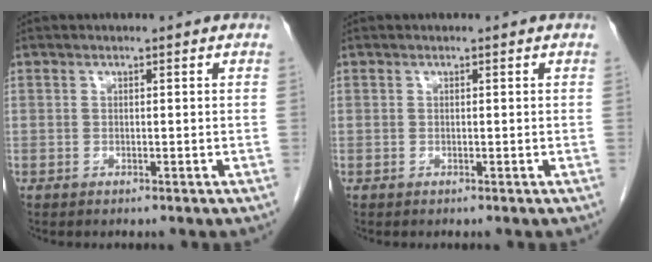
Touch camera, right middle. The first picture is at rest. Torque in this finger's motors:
{"motor_torque": [-0.18, -0.02, -0.10, -0.01]}